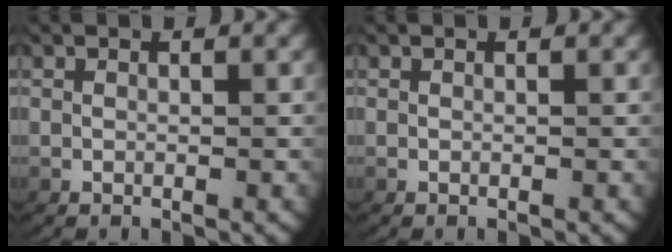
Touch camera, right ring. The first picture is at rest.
{"total": 0.0}